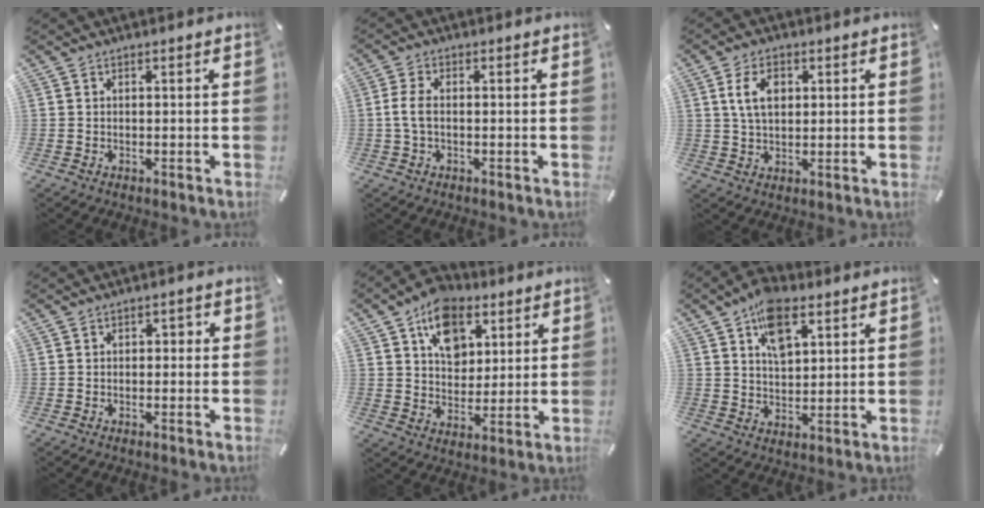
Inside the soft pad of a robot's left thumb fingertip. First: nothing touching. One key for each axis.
{"total": 4.0, "fx": -0.4, "fy": 1.8, "fz": 3.6, "tx": -0.085, "ty": -0.003, "tz": -0.013}
{"total": 7.0, "fx": 2.0, "fy": 4.5, "fz": 5.0, "tx": -0.097, "ty": 0.003, "tz": 0.030}
{"total": 1.5, "fx": -0.9, "fy": 0.9, "fz": 0.7, "tx": -0.015, "ty": 0.009, "tz": -0.021}
{"total": 12.1, "fx": 6.0, "fy": 9.0, "fz": 5.3, "tx": -0.078, "ty": -0.028, "tz": 0.110}
{"total": 9.7, "fx": 4.9, "fy": 5.6, "fz": 6.2, "tx": -0.095, "ty": -0.016, "tz": 0.086}